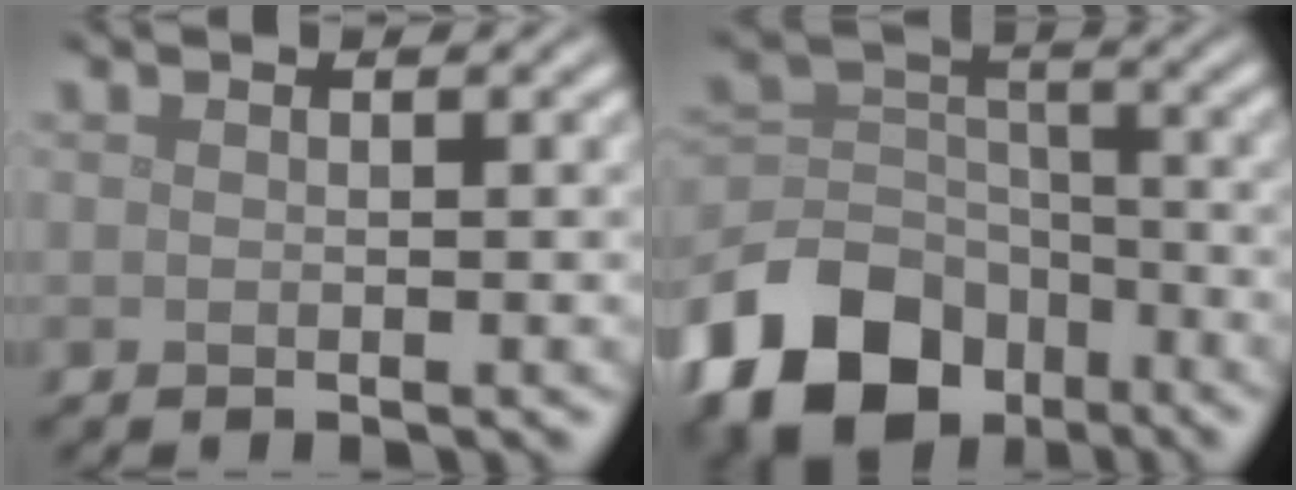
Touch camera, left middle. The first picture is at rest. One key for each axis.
{"total": 10.2, "fx": -6.2, "fy": 6.7, "fz": 4.5, "tx": -0.090, "ty": -0.004, "tz": -0.129}